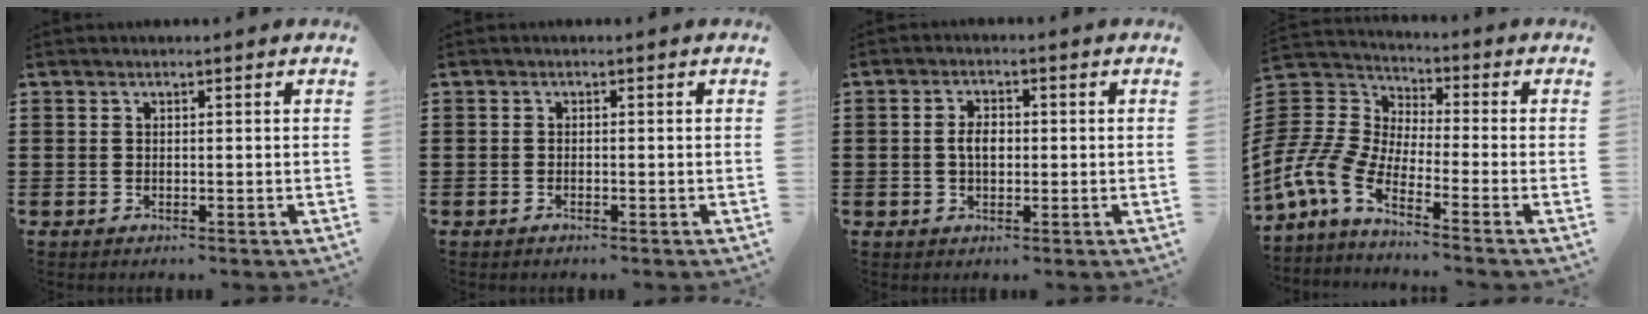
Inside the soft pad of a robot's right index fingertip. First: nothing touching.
{"total": 0.5, "force": [-0.4, -0.1, 0.3], "torque": [-0.009, -0.007, -0.005]}
{"total": 3.2, "force": [-0.1, 1.8, 2.6], "torque": [-0.051, 0.005, -0.002]}
{"total": 7.0, "force": [-5.8, 2.6, 3.0], "torque": [-0.111, -0.013, -0.129]}